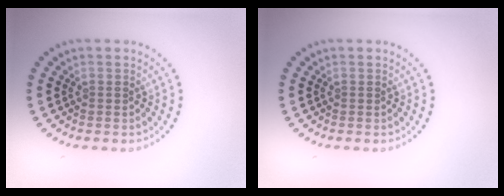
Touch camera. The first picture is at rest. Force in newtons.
{"total": 0.0}